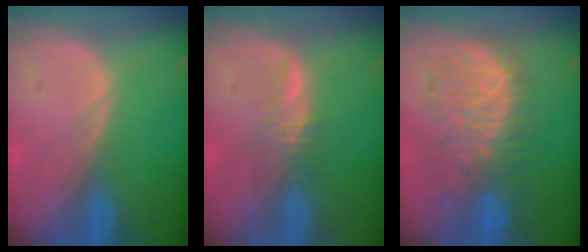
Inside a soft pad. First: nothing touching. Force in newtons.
{"total": 2.9, "press": 2.9, "slide": 0.2}
{"total": 10.3, "press": 9.4, "slide": 4.3}